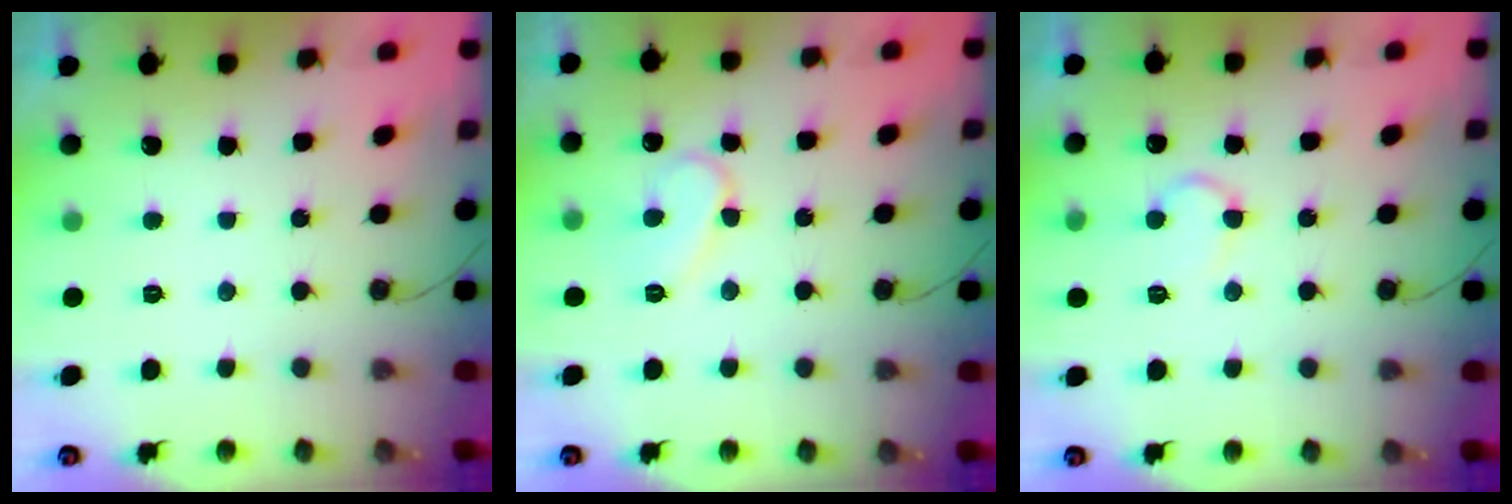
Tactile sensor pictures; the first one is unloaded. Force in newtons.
{"total": 8.0, "press": 8.0, "slide": 0.8}
{"total": 7.8, "press": 7.7, "slide": 0.7}